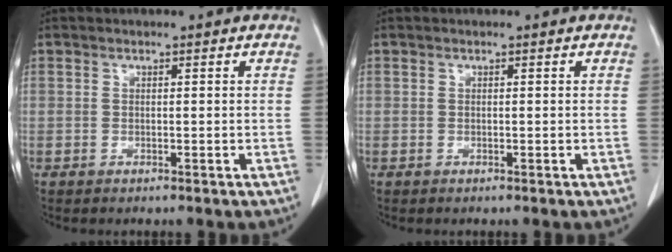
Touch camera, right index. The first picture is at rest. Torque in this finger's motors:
{"motor_torque": [0.00, 0.00, 0.00, 0.00]}